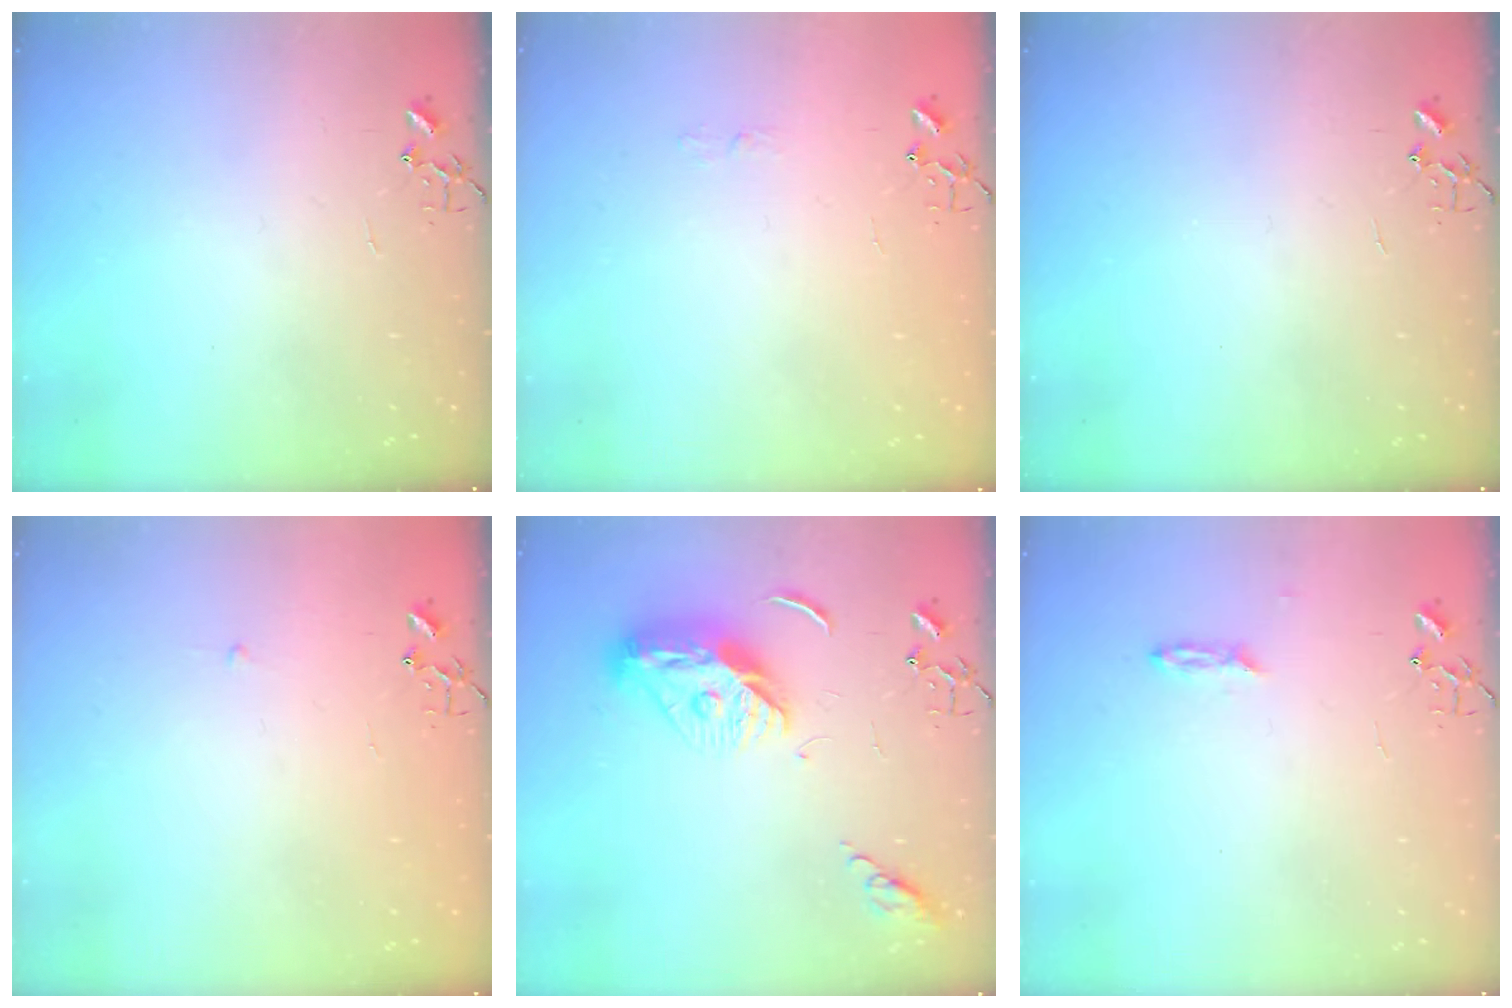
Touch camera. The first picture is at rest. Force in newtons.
{"total": 3.6, "press": 3.6, "slide": 0.4}
{"total": 0.0}
{"total": 2.3, "press": 2.3, "slide": 0.3}
{"total": 13.1, "press": 13.0, "slide": 1.3}
{"total": 2.3, "press": 2.2, "slide": 0.4}